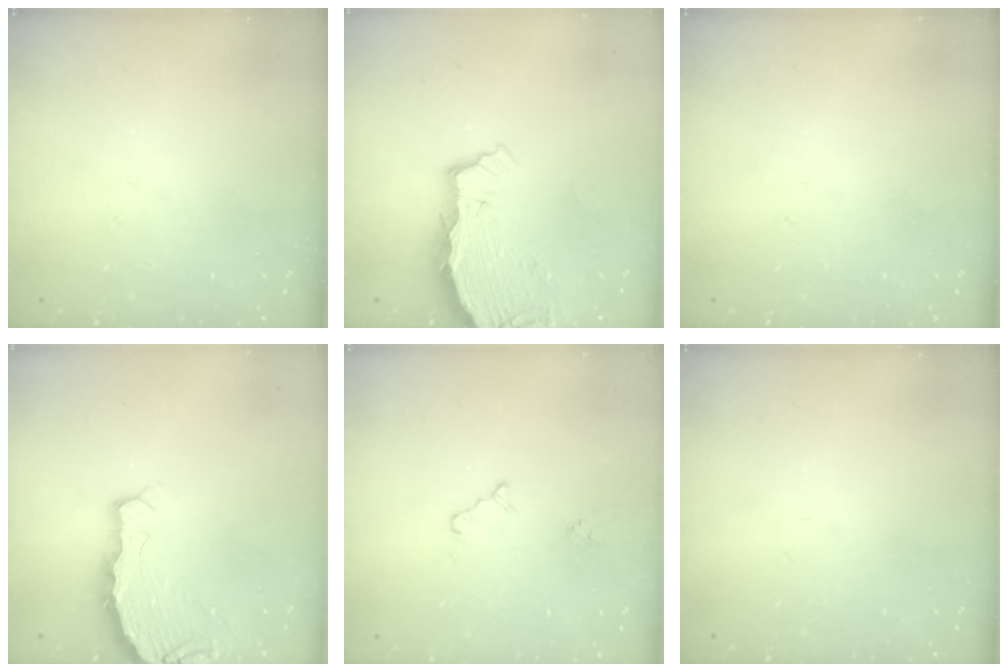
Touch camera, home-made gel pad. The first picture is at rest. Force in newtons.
{"total": 4.7, "press": 4.7, "slide": 0.2}
{"total": 0.0}
{"total": 5.5, "press": 5.5, "slide": 0.1}
{"total": 2.8, "press": 2.8, "slide": 0.4}
{"total": 0.0}